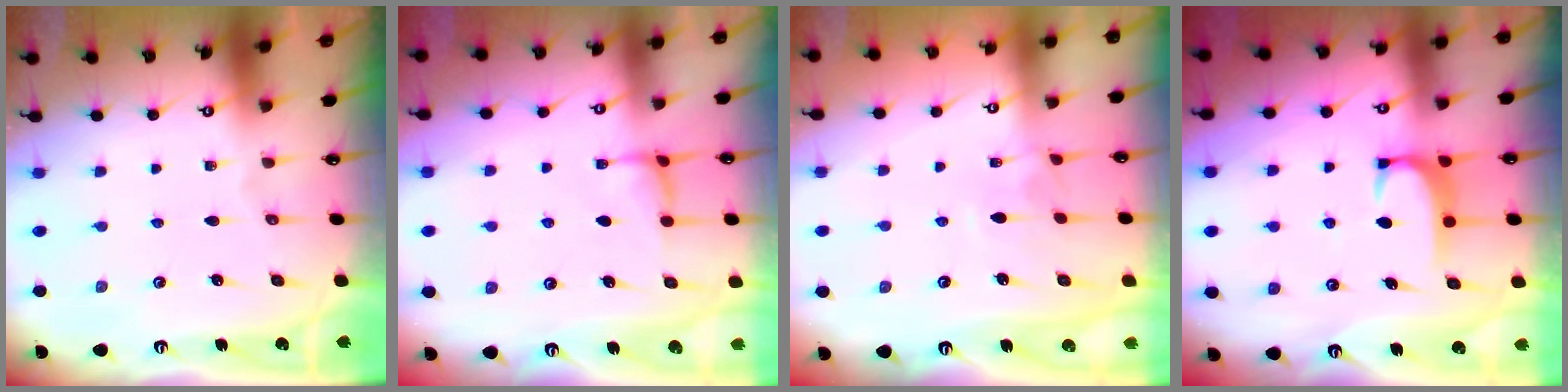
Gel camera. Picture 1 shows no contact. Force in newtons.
{"total": 0.8, "press": 0.3, "slide": 0.7}
{"total": 2.2, "press": 2.2, "slide": 0.5}
{"total": 1.9, "press": 1.9, "slide": 0.5}